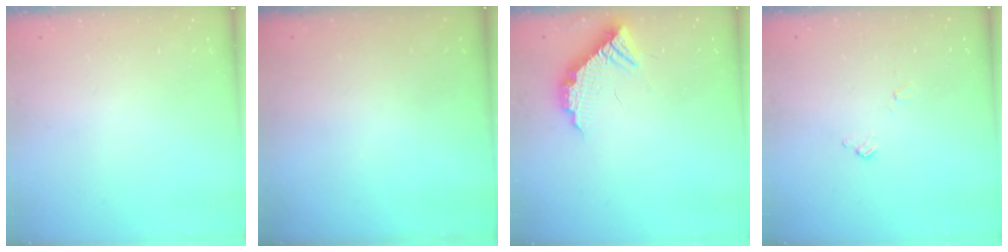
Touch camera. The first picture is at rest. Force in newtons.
{"total": 3.0, "press": 3.0, "slide": 0.1}
{"total": 11.6, "press": 11.6, "slide": 0.8}
{"total": 4.8, "press": 4.8, "slide": 0.5}